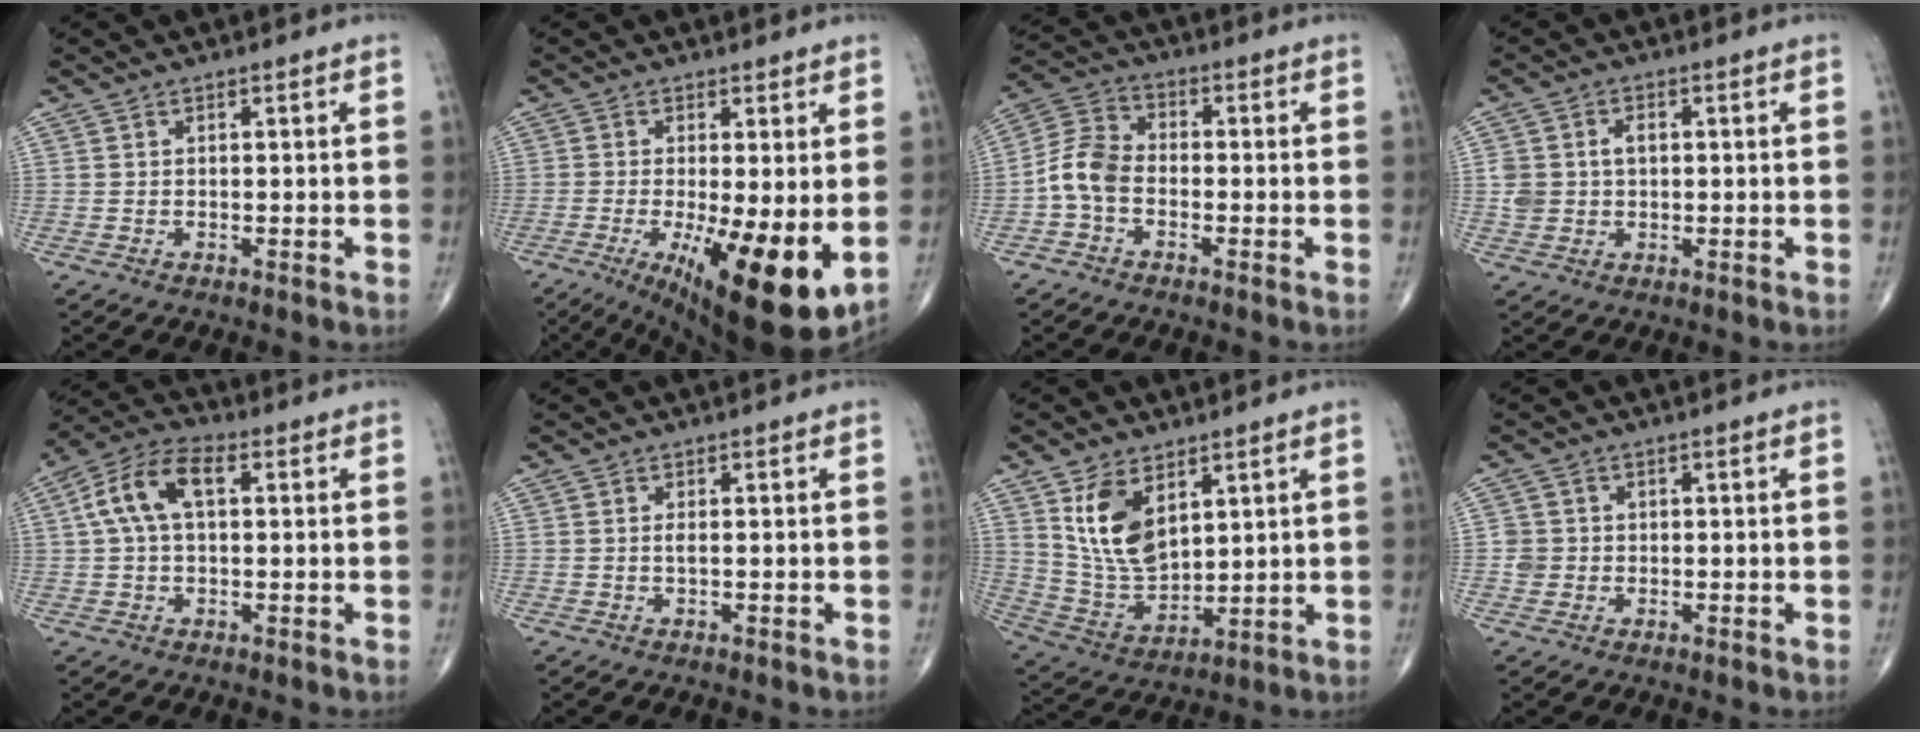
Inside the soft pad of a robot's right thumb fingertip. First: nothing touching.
{"total": 16.0, "force": [-3.5, 4.7, 15.0], "torque": [-0.212, -0.028, -0.035]}
{"total": 7.0, "force": [-2.0, 4.6, 4.8], "torque": [-0.089, 0.026, -0.055]}
{"total": 4.7, "force": [0.6, 3.6, 3.0], "torque": [-0.044, 0.006, 0.013]}
{"total": 10.0, "force": [2.0, 5.4, 8.2], "torque": [-0.165, 0.032, 0.031]}
{"total": 0.8, "force": [0.0, 0.1, 0.8], "torque": [-0.019, -0.002, 0.000]}
{"total": 12.0, "force": [5.2, 6.8, 8.3], "torque": [-0.139, -0.028, 0.118]}
{"total": 2.5, "force": [-0.1, 2.5, 0.4], "torque": [0.014, 0.008, -0.003]}